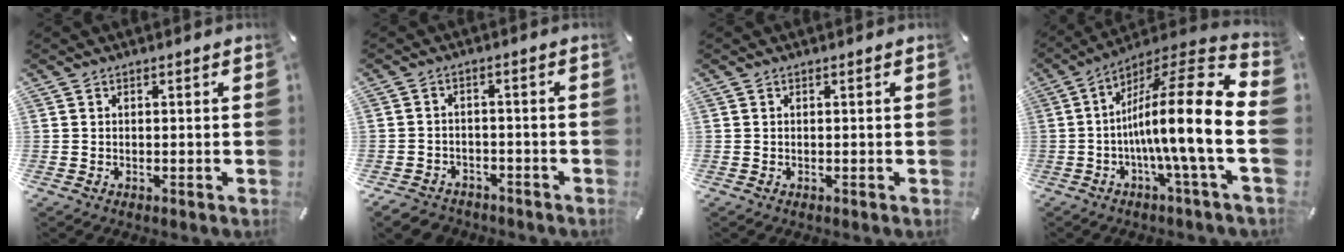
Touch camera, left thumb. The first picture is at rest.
{"total": 4.1, "force": [-3.0, 2.5, 1.0], "torque": [-0.027, 0.015, -0.061]}
{"total": 0.0}
{"total": 20.3, "force": [-2.2, 2.9, 20.0], "torque": [-0.342, -0.017, -0.049]}